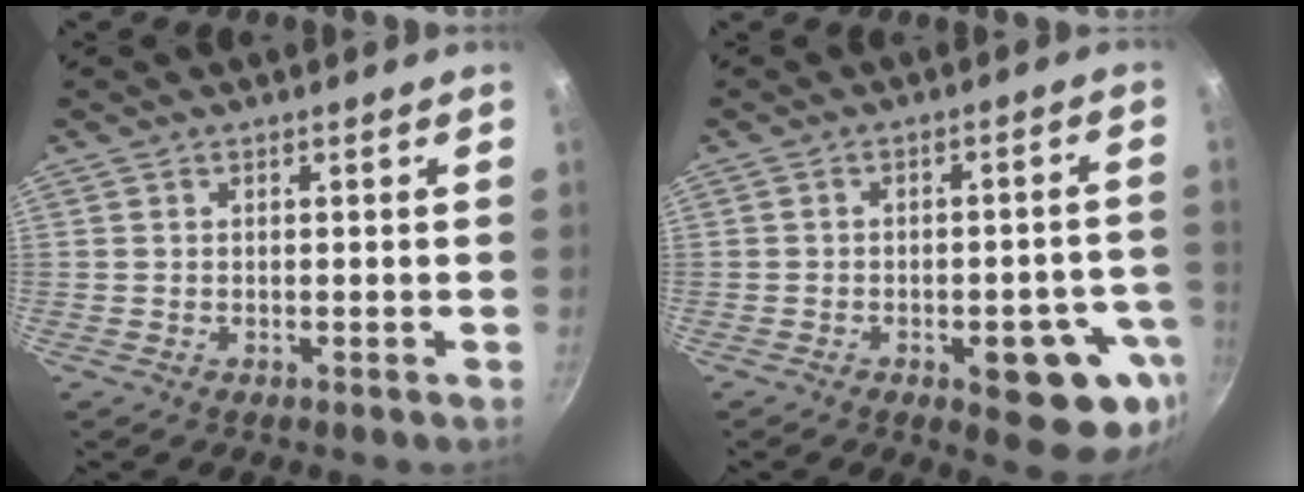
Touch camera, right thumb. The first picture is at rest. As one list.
[{"total": 12.7, "force": [-4.9, 5.4, 10.3], "torque": [-0.077, 0.020, -0.060]}]